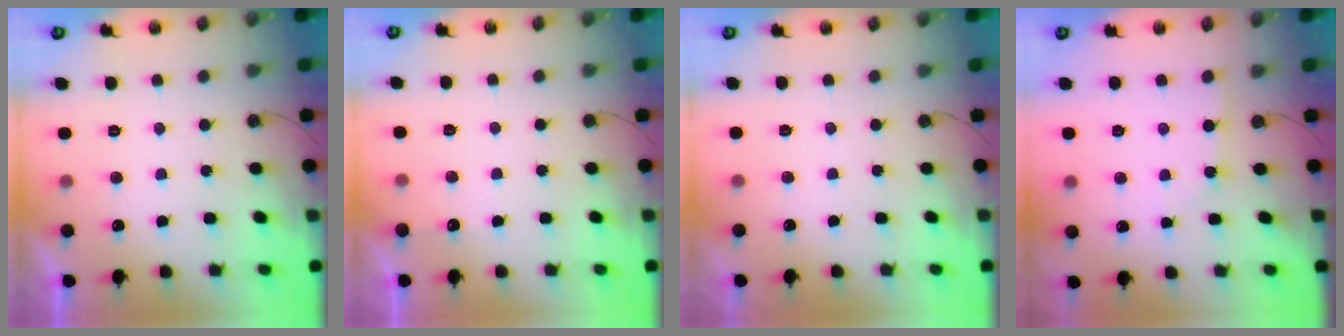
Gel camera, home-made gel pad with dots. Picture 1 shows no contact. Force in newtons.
{"total": 3.9, "press": 3.8, "slide": 0.5}
{"total": 0.0}
{"total": 1.9, "press": 1.9, "slide": 0.2}